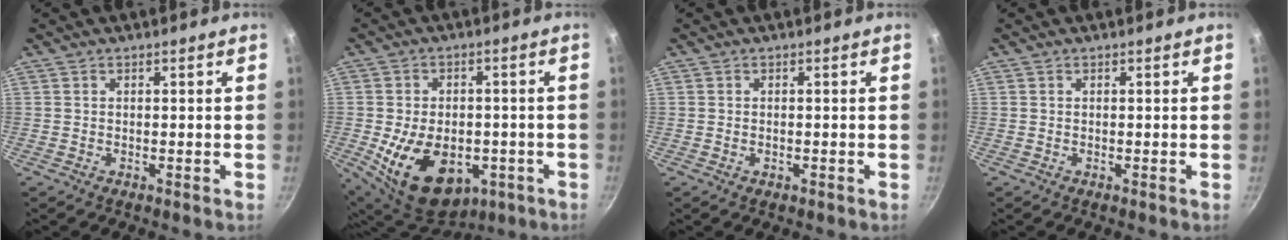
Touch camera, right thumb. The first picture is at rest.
{"total": 17.6, "force": [-4.8, 11.7, 12.3], "torque": [-0.183, 0.000, -0.054]}
{"total": 0.7, "force": [-0.3, 0.5, 0.5], "torque": [-0.007, 0.000, -0.005]}
{"total": 0.0}